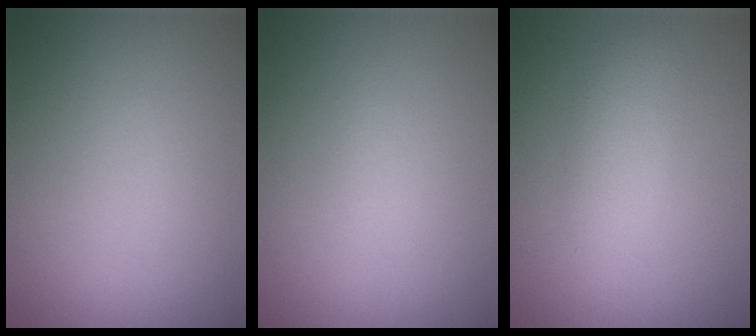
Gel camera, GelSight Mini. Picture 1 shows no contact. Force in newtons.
{"total": 0.6, "press": 0.6, "slide": 0.1}
{"total": 2.6, "press": 2.6, "slide": 0.2}